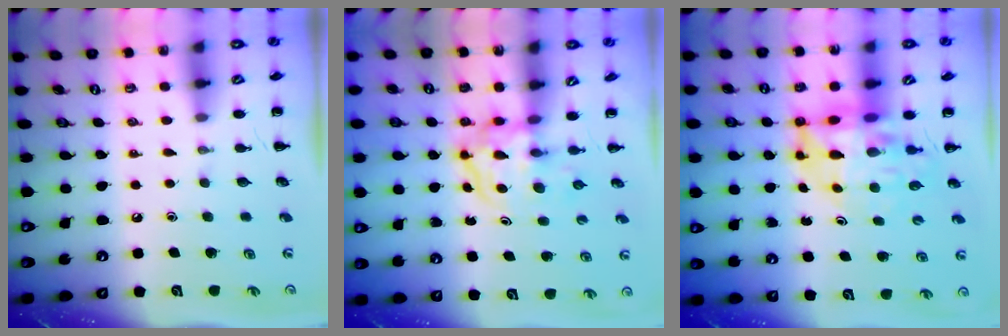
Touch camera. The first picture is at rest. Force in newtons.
{"total": 3.8, "press": 3.8, "slide": 0.4}
{"total": 10.7, "press": 10.2, "slide": 3.2}